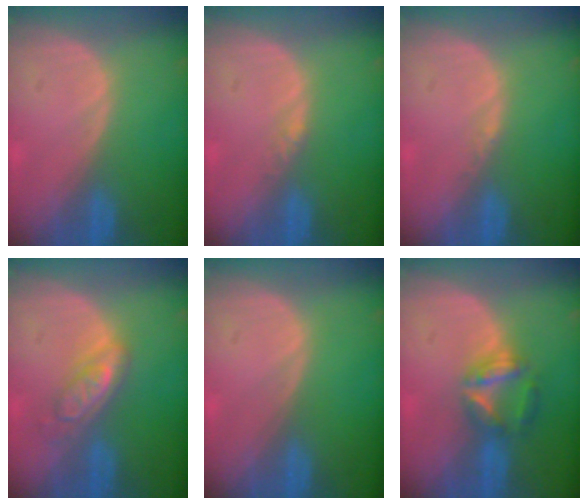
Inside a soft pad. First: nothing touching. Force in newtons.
{"total": 1.0, "press": 0.8, "slide": 0.6}
{"total": 0.6, "press": 0.5, "slide": 0.4}
{"total": 5.4, "press": 4.7, "slide": 2.8}
{"total": 0.0}
{"total": 5.8, "press": 5.4, "slide": 2.3}